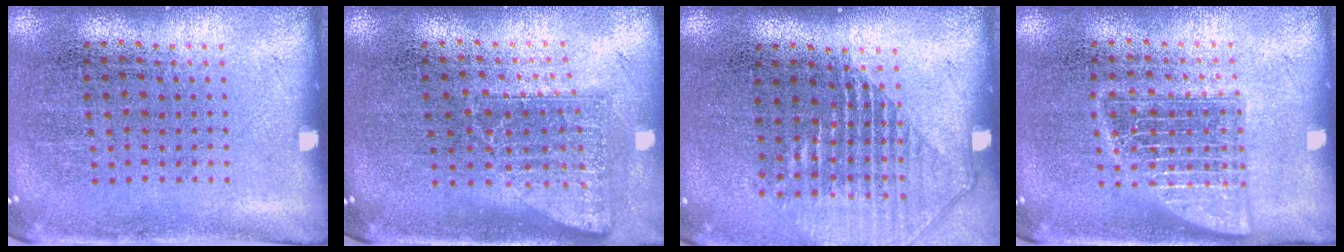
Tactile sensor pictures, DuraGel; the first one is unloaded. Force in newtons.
{"total": 1.7, "press": 1.3, "slide": 1.1}
{"total": 1.3, "press": 1.2, "slide": 0.6}
{"total": 2.5, "press": 2.5, "slide": 0.4}